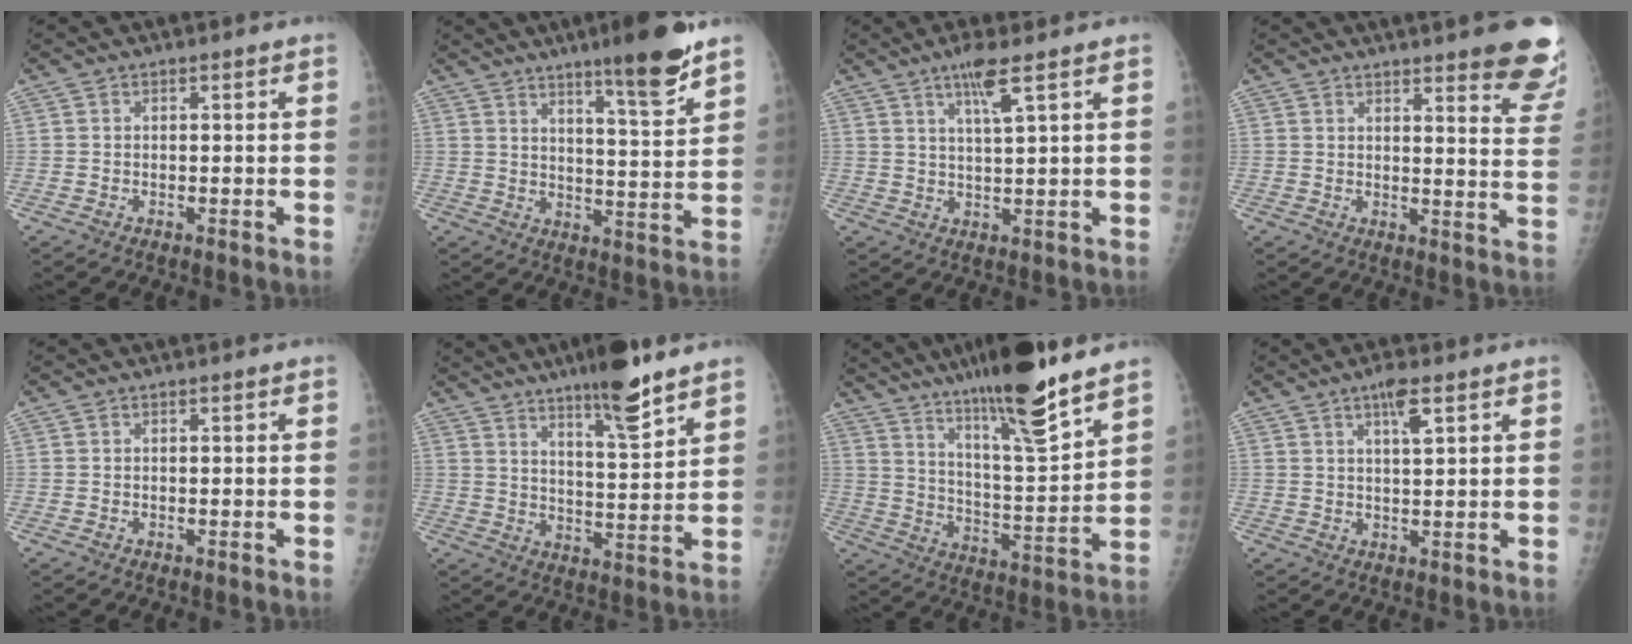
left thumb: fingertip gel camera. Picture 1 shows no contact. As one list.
[{"total": 11.5, "force": [8.0, 0.9, 8.2], "torque": [-0.110, -0.054, 0.121]}, {"total": 5.4, "force": [3.1, 0.0, 4.5], "torque": [-0.086, -0.018, 0.060]}, {"total": 14.1, "force": [10.3, 2.5, 9.3], "torque": [-0.081, -0.059, 0.112]}, {"total": 0.0}, {"total": 11.8, "force": [8.5, 1.7, 8.0], "torque": [-0.117, -0.057, 0.138]}, {"total": 19.2, "force": [14.4, 1.6, 12.7], "torque": [-0.184, -0.073, 0.241]}, {"total": 4.3, "force": [2.3, 0.7, 3.6], "torque": [-0.061, -0.008, 0.040]}]